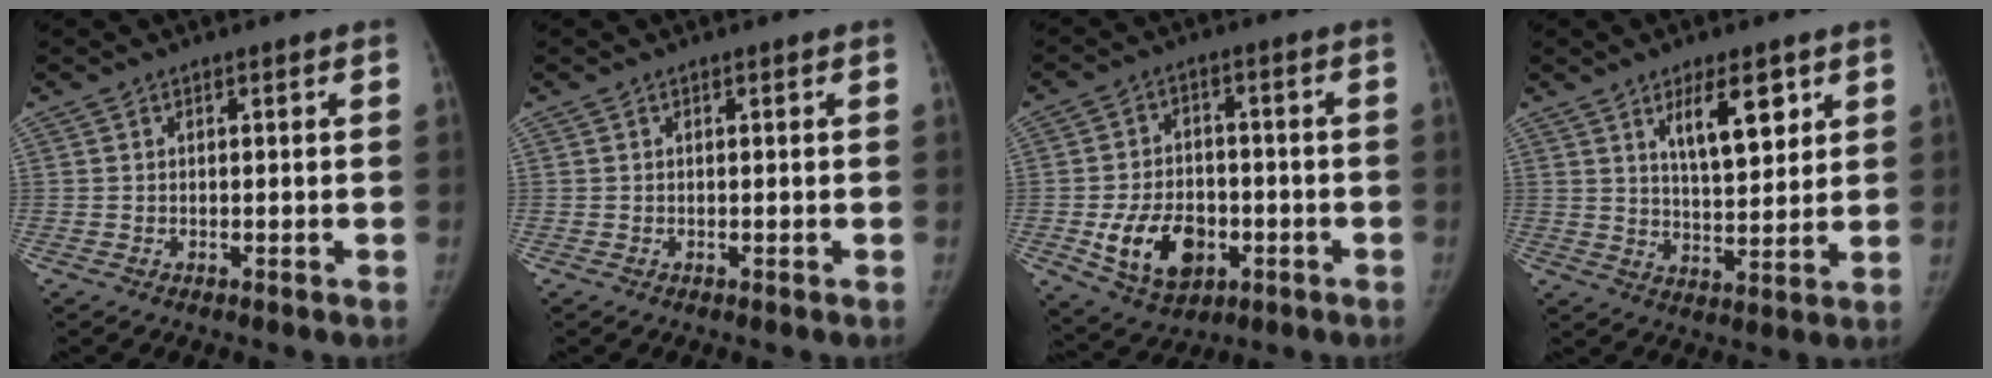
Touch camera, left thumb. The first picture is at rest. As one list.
[{"total": 0.0}, {"total": 12.7, "force": [-3.8, 9.0, 8.2], "torque": [-0.114, 0.014, -0.054]}, {"total": 10.2, "force": [4.9, 4.0, 7.9], "torque": [-0.103, -0.034, 0.085]}]